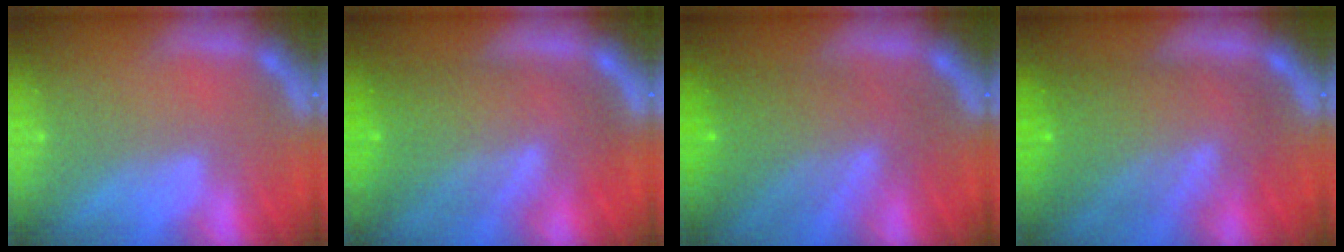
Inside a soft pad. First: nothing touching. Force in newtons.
{"total": 9.6}
{"total": 7.6}
{"total": 9.6}